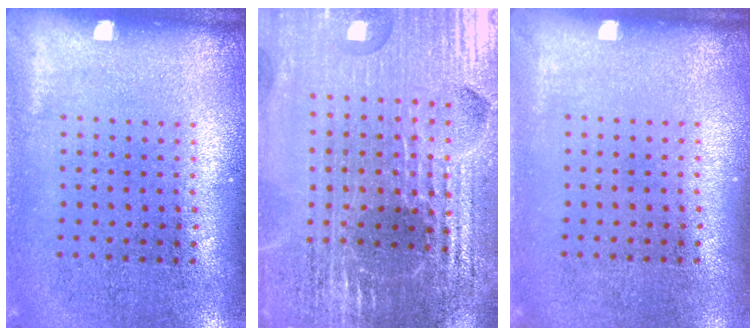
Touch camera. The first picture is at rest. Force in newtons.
{"total": 6.2, "press": 5.5, "slide": 2.8}
{"total": 0.0}